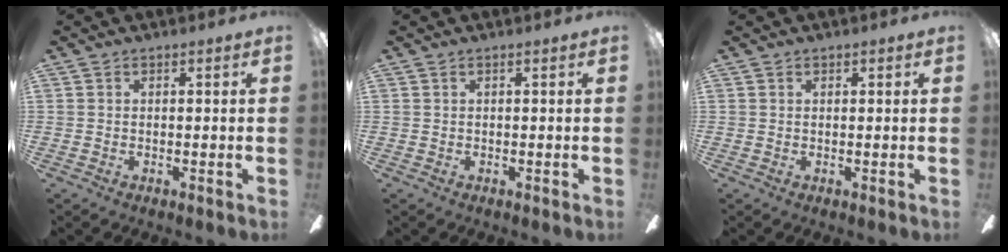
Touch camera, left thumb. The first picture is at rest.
{"total": 0.0}
{"total": 0.5, "force": [0.3, 0.4, 0.0], "torque": [0.007, -0.001, 0.004]}